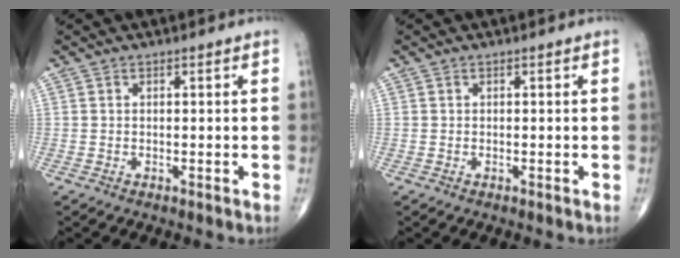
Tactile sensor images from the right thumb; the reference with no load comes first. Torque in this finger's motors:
{"motor_torque": [-0.01, -0.07, -0.16, 0.00, -0.05]}